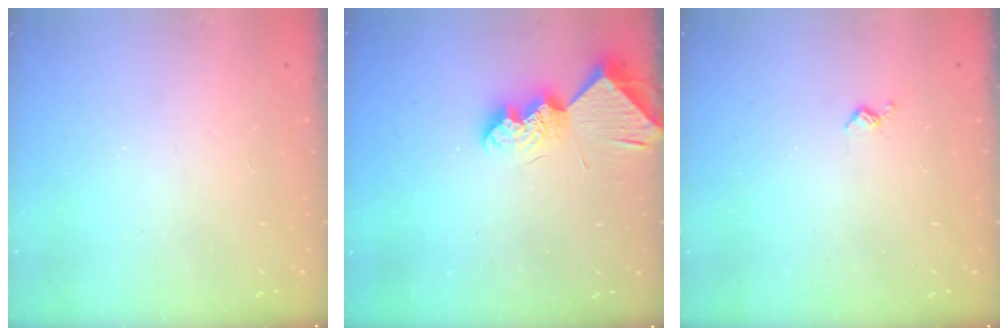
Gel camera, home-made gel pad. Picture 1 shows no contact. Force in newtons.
{"total": 9.9, "press": 9.9, "slide": 0.4}
{"total": 3.9, "press": 3.9, "slide": 0.8}